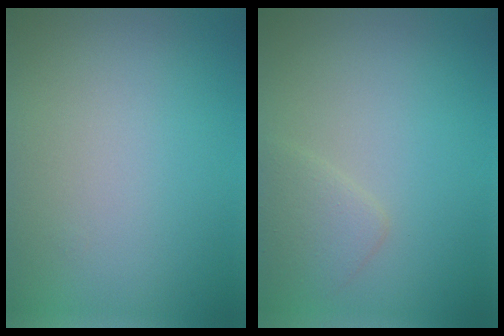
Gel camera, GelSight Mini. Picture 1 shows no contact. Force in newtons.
{"total": 2.0, "press": 2.0, "slide": 0.0}